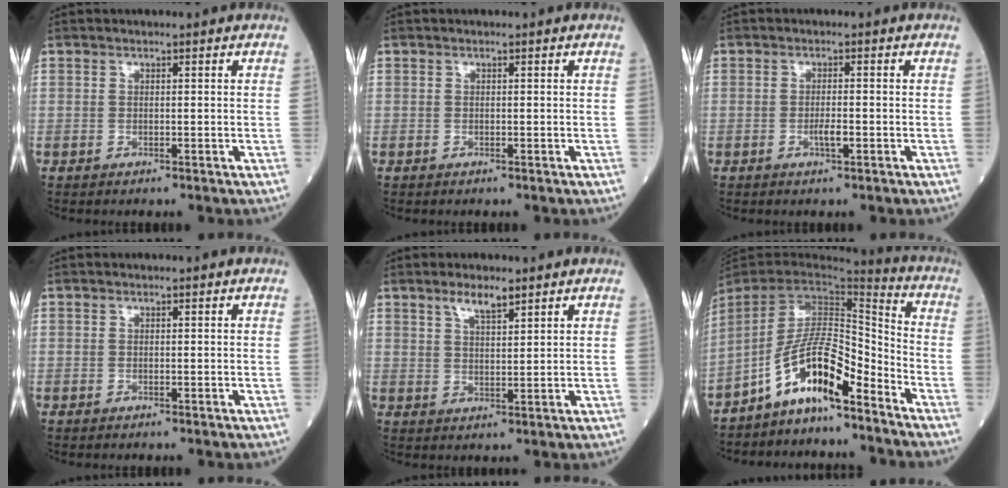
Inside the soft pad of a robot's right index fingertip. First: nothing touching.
{"total": 0.0}
{"total": 2.1, "force": [-0.7, 0.4, 1.9], "torque": [-0.038, -0.001, -0.011]}
{"total": 0.0}
{"total": 3.9, "force": [2.8, 0.7, 2.7], "torque": [-0.054, 0.002, 0.051]}
{"total": 11.8, "force": [-8.0, 2.8, 8.2], "torque": [-0.154, 0.021, -0.150]}